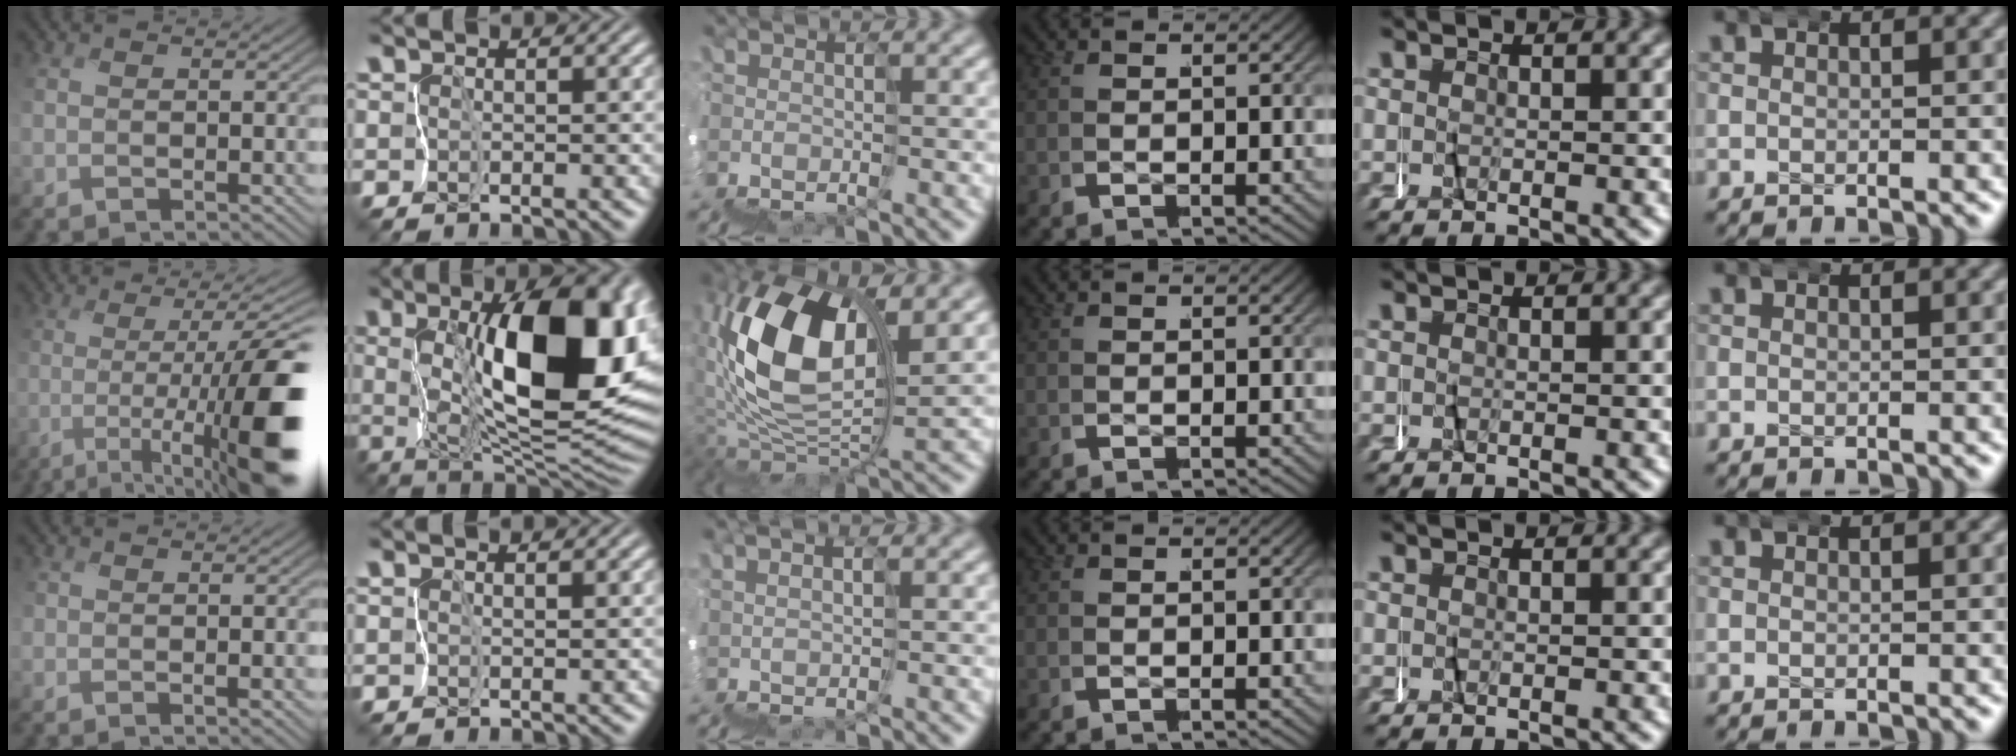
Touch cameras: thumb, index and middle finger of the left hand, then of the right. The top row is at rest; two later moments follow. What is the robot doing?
{"motion": "wrap", "object": "felt sheet"}